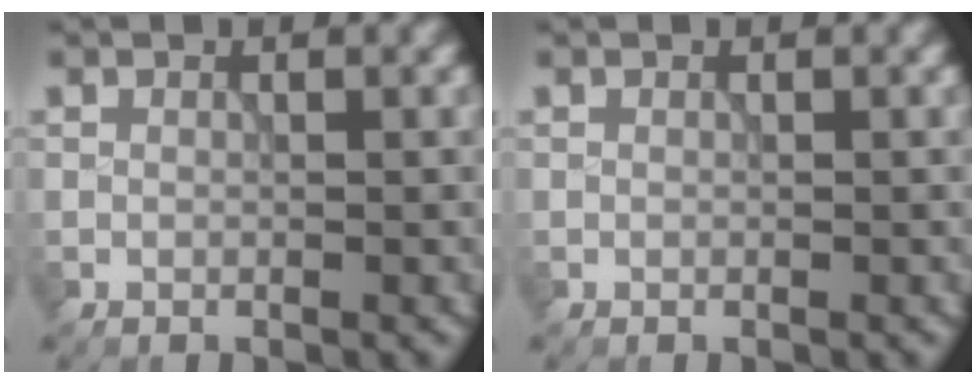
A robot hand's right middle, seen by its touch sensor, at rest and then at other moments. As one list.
[{"total": 0.0}]